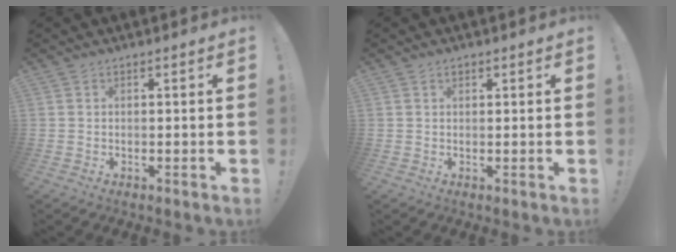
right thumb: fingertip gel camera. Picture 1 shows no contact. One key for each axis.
{"total": 0.9, "fx": 0.6, "fy": 0.6, "fz": 0.2, "tx": 0.000, "ty": -0.001, "tz": 0.011}